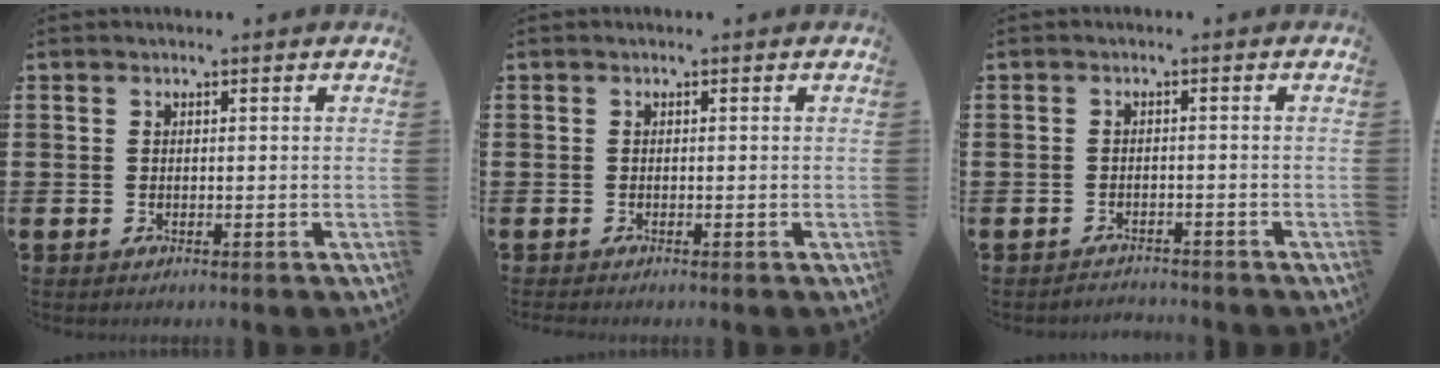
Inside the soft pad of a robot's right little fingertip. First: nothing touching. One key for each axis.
{"total": 0.0}
{"total": 1.4, "fx": -1.4, "fy": 0.0, "fz": -0.2, "tx": -0.001, "ty": 0.005, "tz": -0.031}